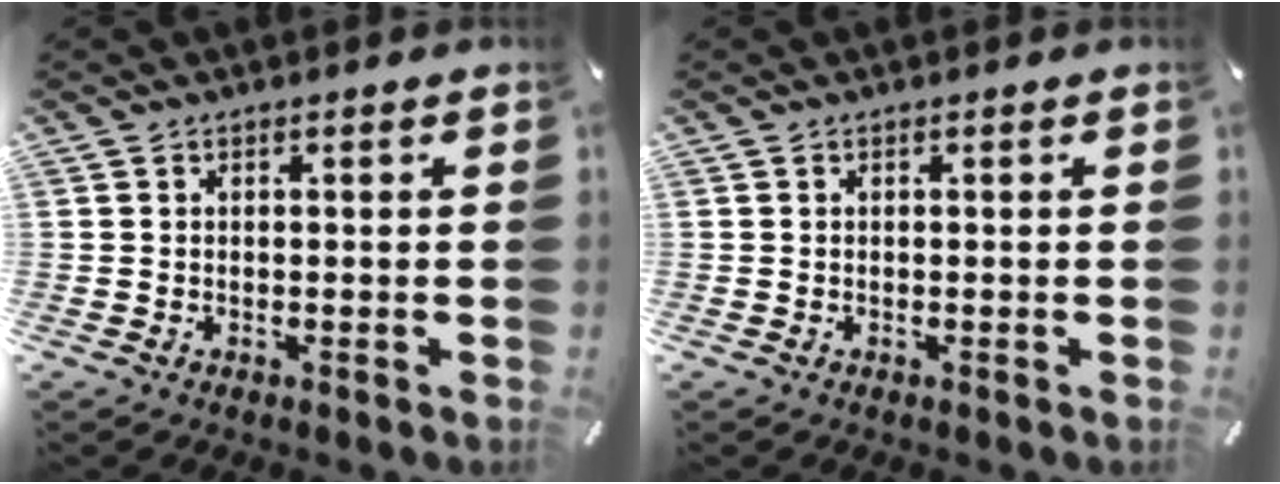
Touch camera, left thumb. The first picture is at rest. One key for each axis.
{"total": 0.0}